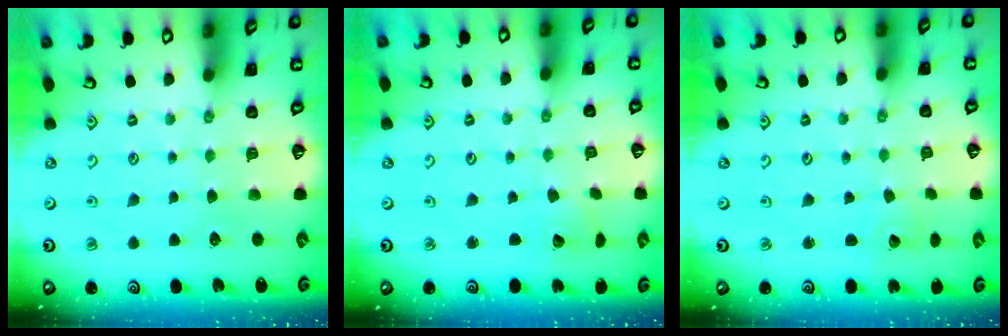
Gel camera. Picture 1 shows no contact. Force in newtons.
{"total": 2.4, "press": 2.4, "slide": 0.1}
{"total": 1.6, "press": 1.6, "slide": 0.2}